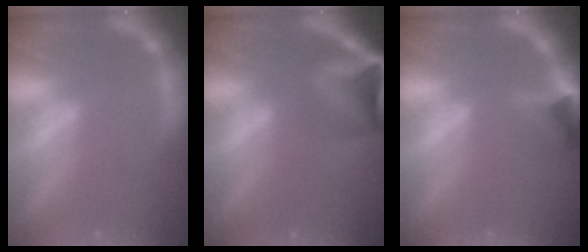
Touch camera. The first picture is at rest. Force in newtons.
{"total": 8.1}
{"total": 3.9}